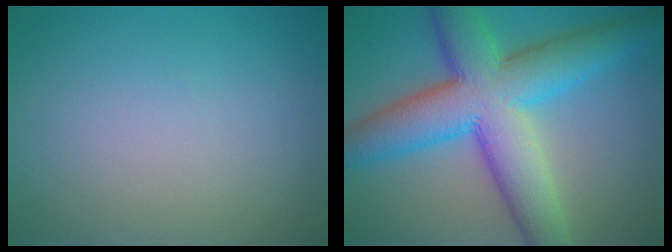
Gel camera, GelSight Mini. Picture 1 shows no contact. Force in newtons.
{"total": 11.3, "press": 11.3, "slide": 0.2}